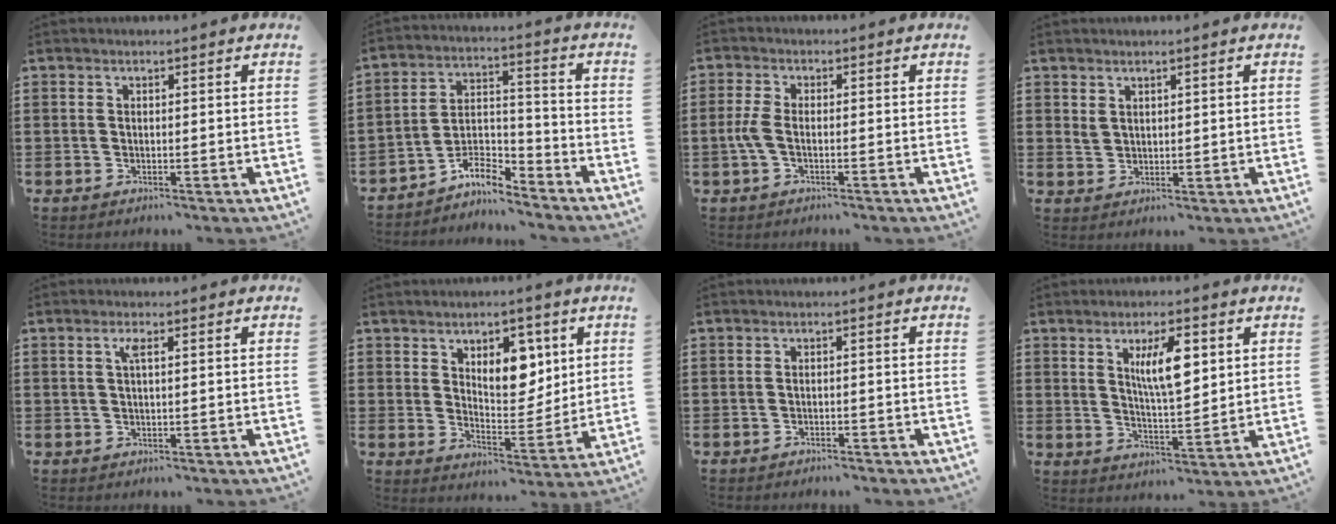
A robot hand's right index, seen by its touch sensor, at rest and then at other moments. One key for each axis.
{"total": 6.6, "fx": -5.9, "fy": 1.6, "fz": 2.4, "tx": -0.054, "ty": 0.005, "tz": -0.116}
{"total": 2.1, "fx": -1.0, "fy": 0.7, "fz": 1.7, "tx": -0.048, "ty": -0.006, "tz": -0.023}
{"total": 1.8, "fx": 1.5, "fy": 0.8, "fz": 0.5, "tx": -0.012, "ty": 0.000, "tz": 0.030}
{"total": 1.8, "fx": 0.5, "fy": 0.3, "fz": 1.7, "tx": -0.035, "ty": 0.005, "tz": 0.007}
{"total": 7.7, "fx": 3.7, "fy": 4.6, "fz": 4.9, "tx": -0.083, "ty": -0.004, "tz": 0.061}
{"total": 1.1, "fx": -1.1, "fy": 0.2, "fz": 0.2, "tx": -0.008, "ty": 0.001, "tz": -0.023}
{"total": 7.7, "fx": 2.6, "fy": 2.4, "fz": 6.8, "tx": -0.122, "ty": 0.002, "tz": 0.040}